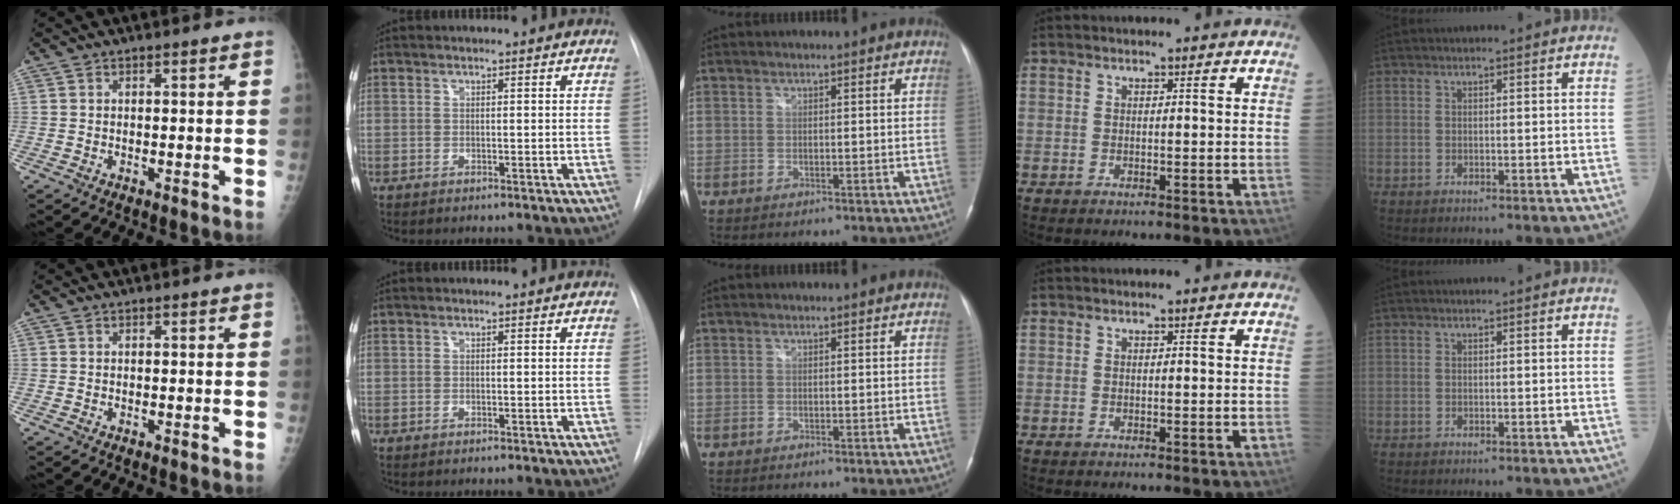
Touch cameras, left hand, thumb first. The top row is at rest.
{}